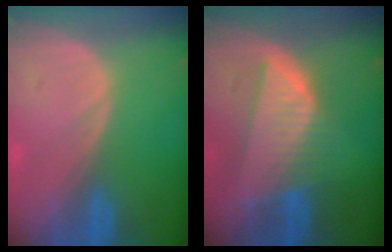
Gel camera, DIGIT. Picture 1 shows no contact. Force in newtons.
{"total": 8.1, "press": 7.2, "slide": 3.8}